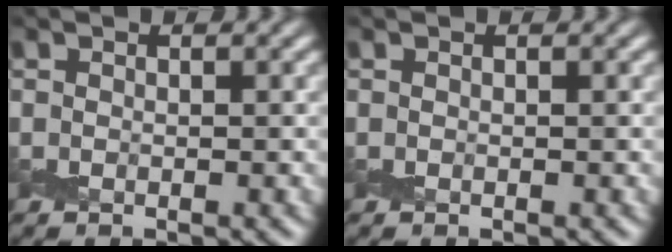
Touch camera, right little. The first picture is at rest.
{"total": 0.0}